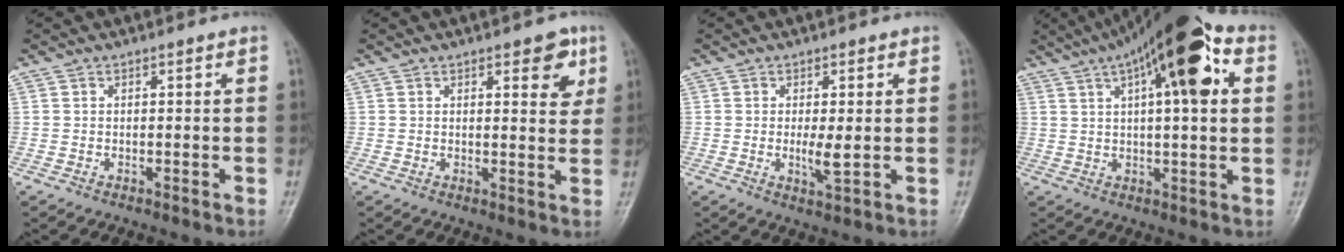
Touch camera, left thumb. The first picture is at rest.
{"total": 5.6, "force": [2.7, 2.4, 4.2], "torque": [-0.030, -0.012, 0.028]}
{"total": 3.8, "force": [-0.1, 0.9, 3.7], "torque": [-0.068, -0.011, -0.001]}
{"total": 19.0, "force": [6.9, 6.1, 16.6], "torque": [-0.246, 0.024, 0.099]}